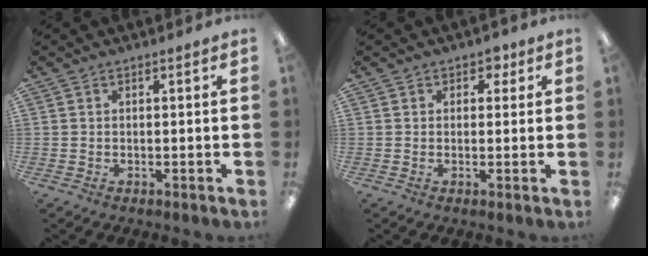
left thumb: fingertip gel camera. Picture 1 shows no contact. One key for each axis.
{"total": 2.5, "fx": 1.1, "fy": 2.1, "fz": 0.8, "tx": -0.001, "ty": 0.002, "tz": 0.016}